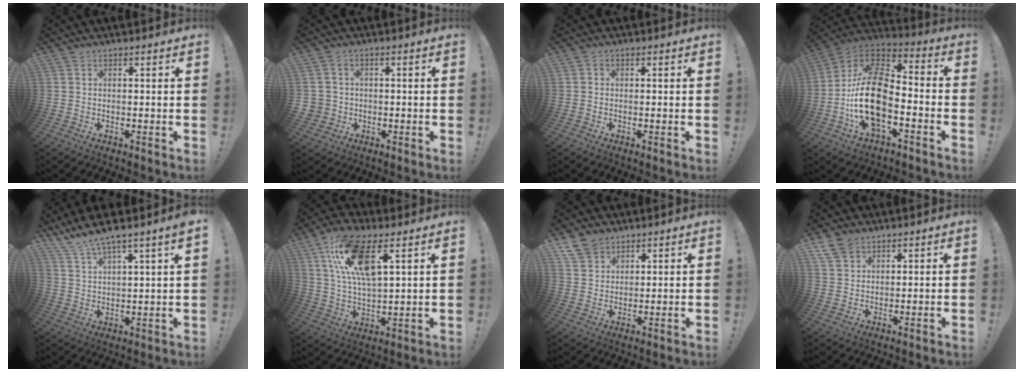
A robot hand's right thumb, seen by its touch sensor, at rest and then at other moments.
{"total": 3.9, "force": [-0.1, 3.7, 1.1], "torque": [-0.026, 0.005, 0.000]}
{"total": 0.8, "force": [-0.2, 0.7, 0.3], "torque": [-0.006, 0.003, -0.003]}
{"total": 20.1, "force": [-5.3, 11.3, 15.7], "torque": [-0.307, 0.033, -0.086]}
{"total": 7.7, "force": [6.7, 0.1, 3.7], "torque": [-0.082, -0.043, 0.120]}
{"total": 15.8, "force": [7.7, 6.0, 12.5], "torque": [-0.249, -0.018, 0.134]}
{"total": 6.8, "force": [4.8, 4.5, 1.5], "torque": [-0.024, -0.028, 0.094]}
{"total": 5.7, "force": [3.9, 3.8, 1.9], "torque": [-0.039, -0.012, 0.076]}